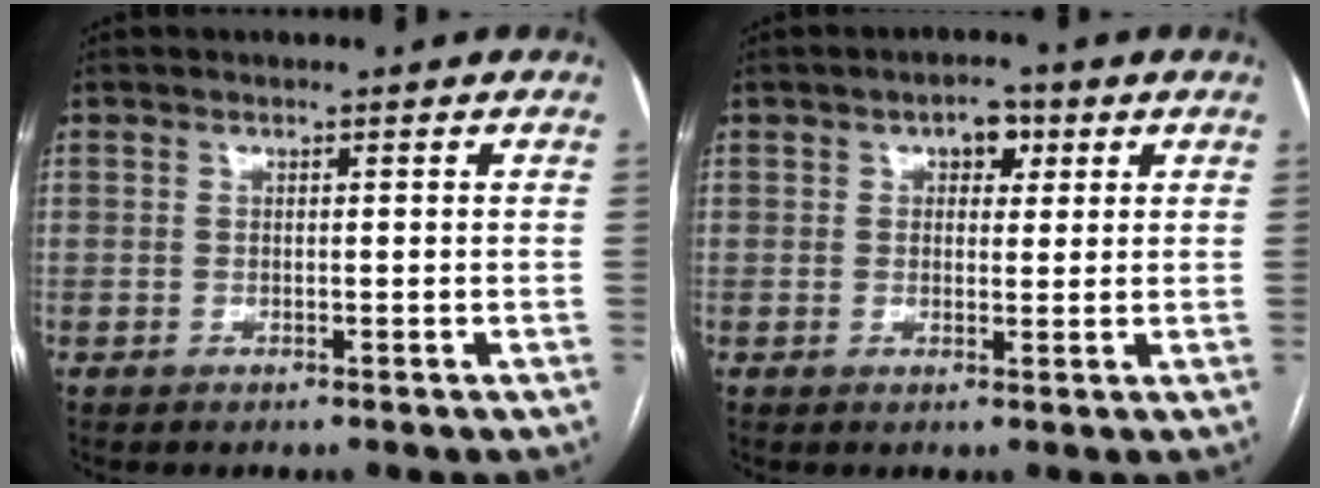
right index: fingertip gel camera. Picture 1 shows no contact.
{"total": 3.5, "force": [1.6, 2.1, 2.4], "torque": [-0.031, 0.014, 0.022]}